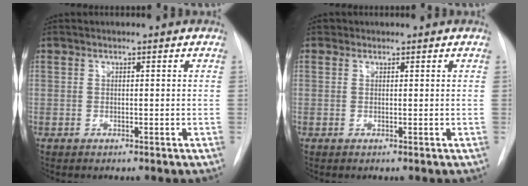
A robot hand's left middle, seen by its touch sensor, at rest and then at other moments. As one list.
[{"total": 0.6, "force": [0.4, 0.5, 0.0], "torque": [0.002, 0.002, 0.004]}]